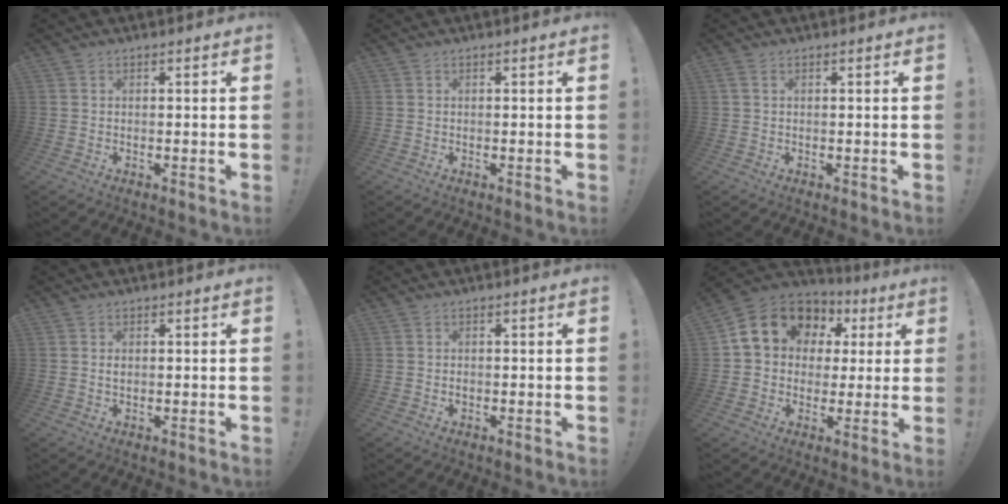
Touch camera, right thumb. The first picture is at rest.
{"total": 0.0}
{"total": 1.3, "force": [0.4, 0.7, 1.0], "torque": [-0.022, 0.003, 0.009]}
{"total": 0.9, "force": [0.1, 0.7, 0.7], "torque": [-0.007, 0.000, 0.000]}
{"total": 0.8, "force": [-0.3, 0.6, 0.3], "torque": [-0.007, 0.002, -0.006]}
{"total": 14.0, "force": [5.8, 11.1, 6.4], "torque": [-0.094, -0.027, 0.116]}